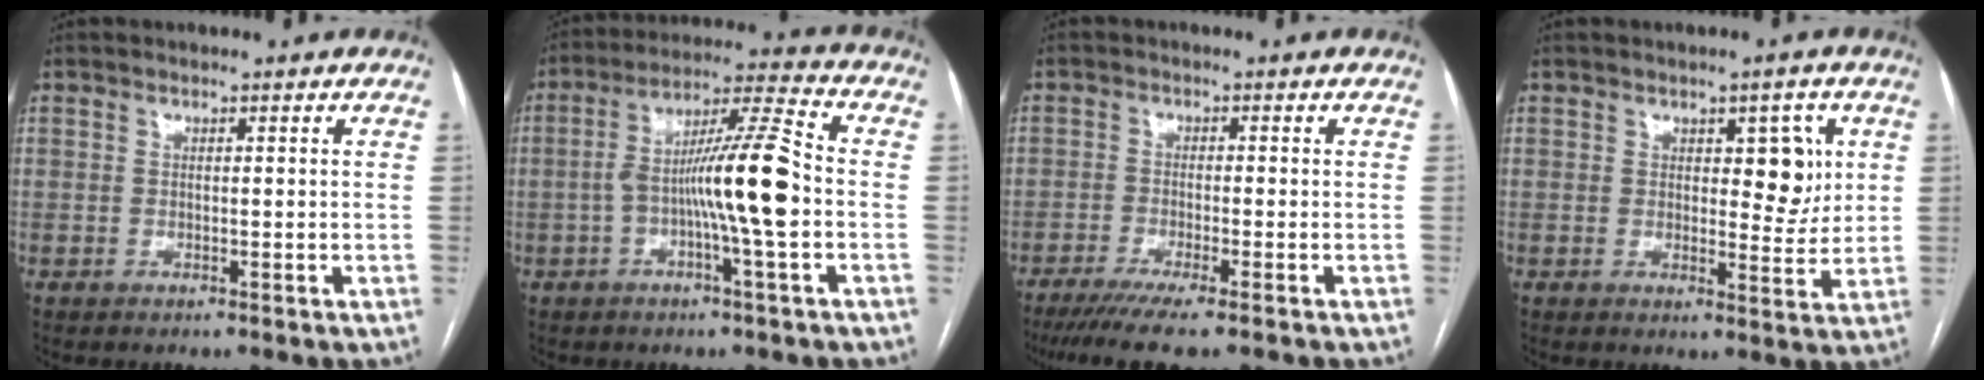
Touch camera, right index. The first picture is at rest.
{"total": 12.4, "force": [-2.1, 0.3, 12.2], "torque": [-0.215, 0.016, -0.043]}
{"total": 7.9, "force": [-6.1, -0.1, 5.0], "torque": [-0.072, -0.017, -0.095]}
{"total": 5.7, "force": [1.8, 2.7, 4.7], "torque": [-0.055, 0.004, 0.026]}